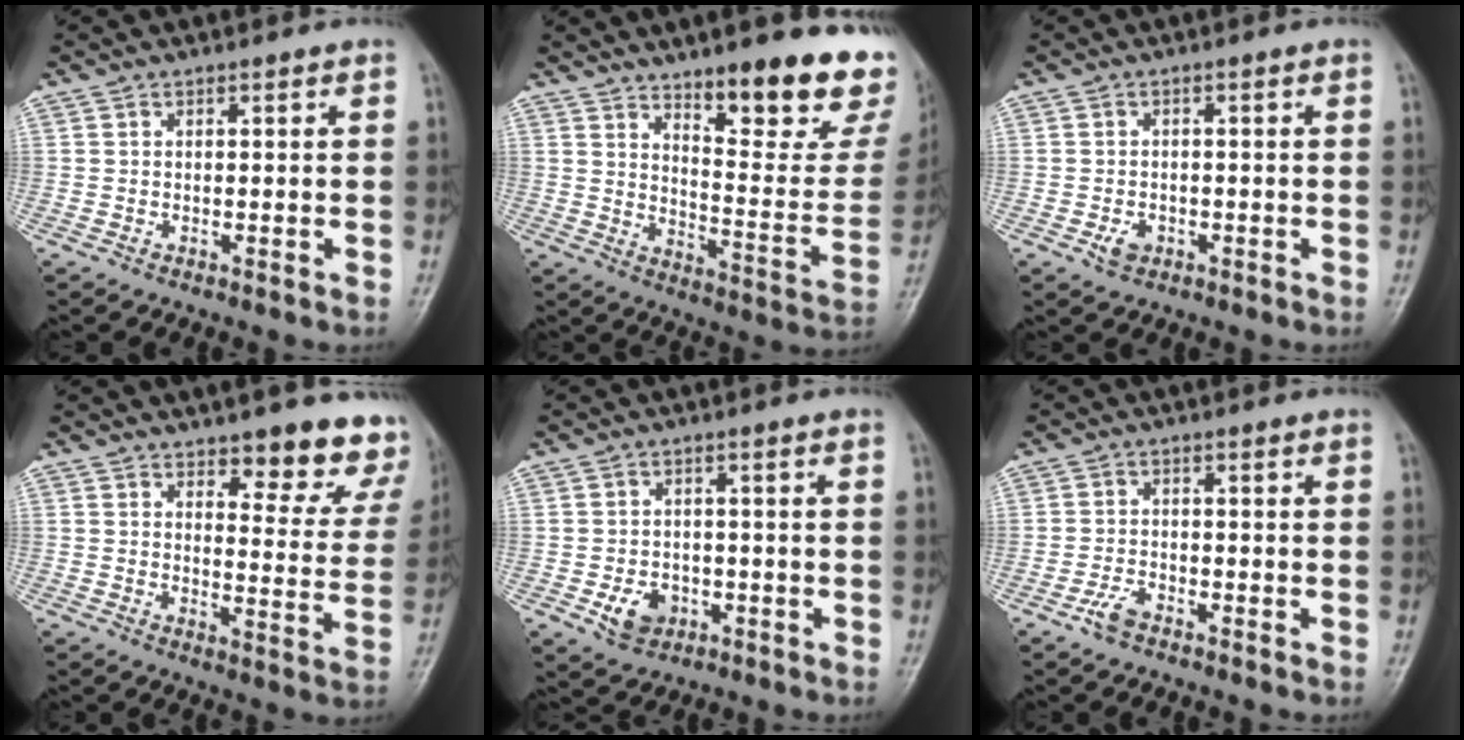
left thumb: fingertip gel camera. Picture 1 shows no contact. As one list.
[{"total": 21.4, "force": [14.0, 6.4, 14.9], "torque": [-0.150, -0.095, 0.197]}, {"total": 2.4, "force": [-1.0, 1.7, 1.3], "torque": [-0.020, 0.006, -0.014]}, {"total": 12.2, "force": [9.7, 4.3, 5.9], "torque": [-0.019, -0.064, 0.107]}, {"total": 5.3, "force": [-2.0, 4.1, 2.8], "torque": [-0.034, 0.011, -0.026]}, {"total": 3.0, "force": [-2.1, 1.2, 1.7], "torque": [-0.039, 0.010, -0.041]}]